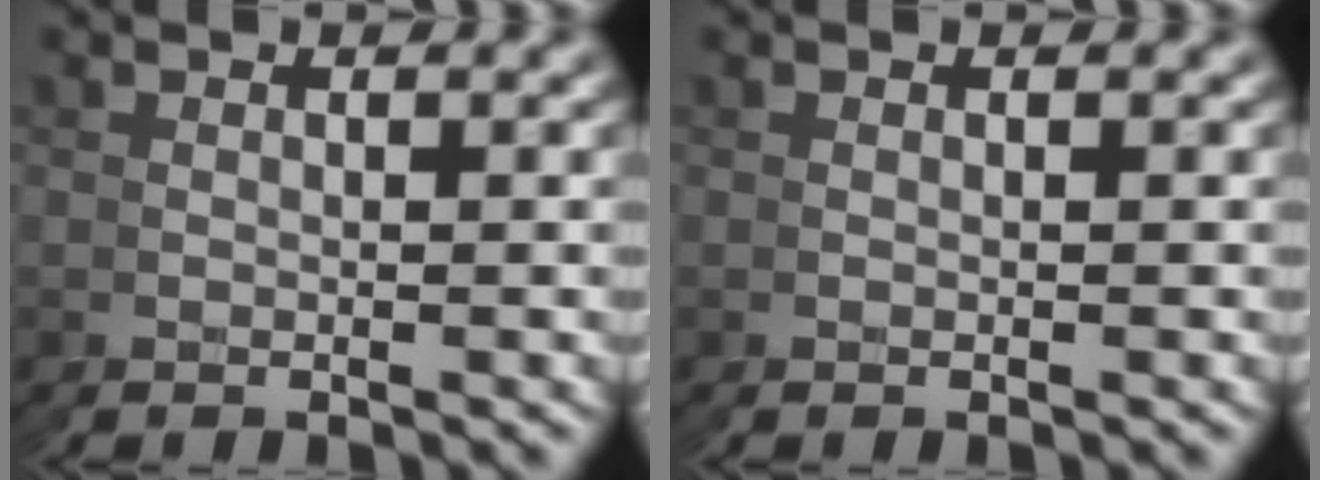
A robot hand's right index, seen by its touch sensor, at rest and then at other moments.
{"total": 0.0}